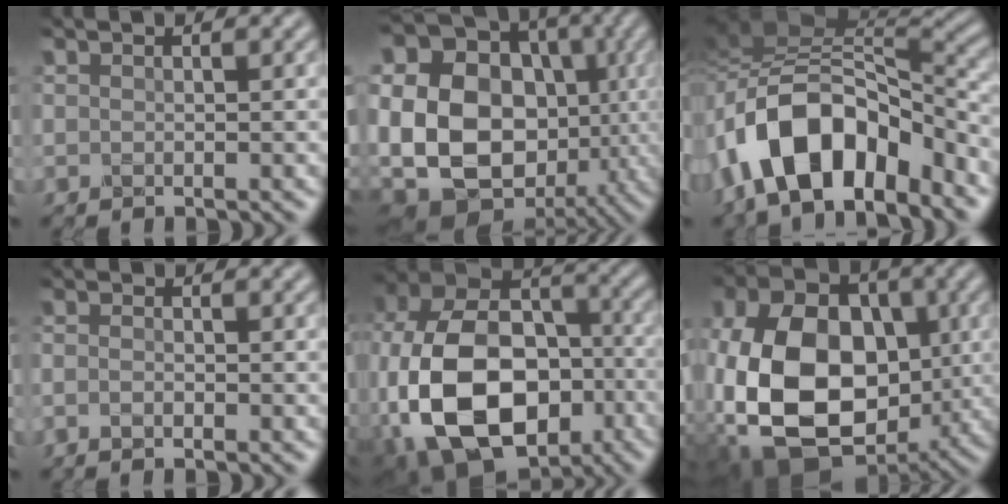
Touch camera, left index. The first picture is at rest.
{"total": 21.8, "force": [-1.1, 17.9, 12.3], "torque": [-0.245, -0.009, -0.056]}
{"total": 13.0, "force": [-6.4, 6.7, 9.1], "torque": [-0.159, -0.001, -0.118]}
{"total": 1.4, "force": [-0.6, 0.6, 1.1], "torque": [-0.018, -0.003, -0.014]}
{"total": 17.7, "force": [-5.3, 12.3, 11.6], "torque": [-0.236, -0.020, -0.081]}
{"total": 14.7, "force": [-1.8, 10.3, 10.3], "torque": [-0.216, -0.020, -0.035]}